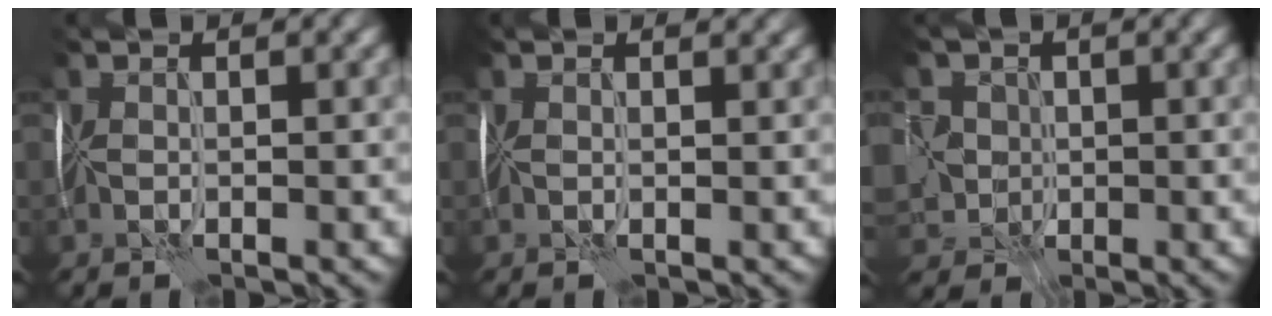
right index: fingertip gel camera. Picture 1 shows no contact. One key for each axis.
{"total": 1.7, "fx": 1.4, "fy": 0.8, "fz": 0.7, "tx": 0.002, "ty": 0.016, "tz": 0.006}
{"total": 3.2, "fx": -0.3, "fy": 3.2, "fz": -0.5, "tx": -0.005, "ty": 0.020, "tz": -0.004}